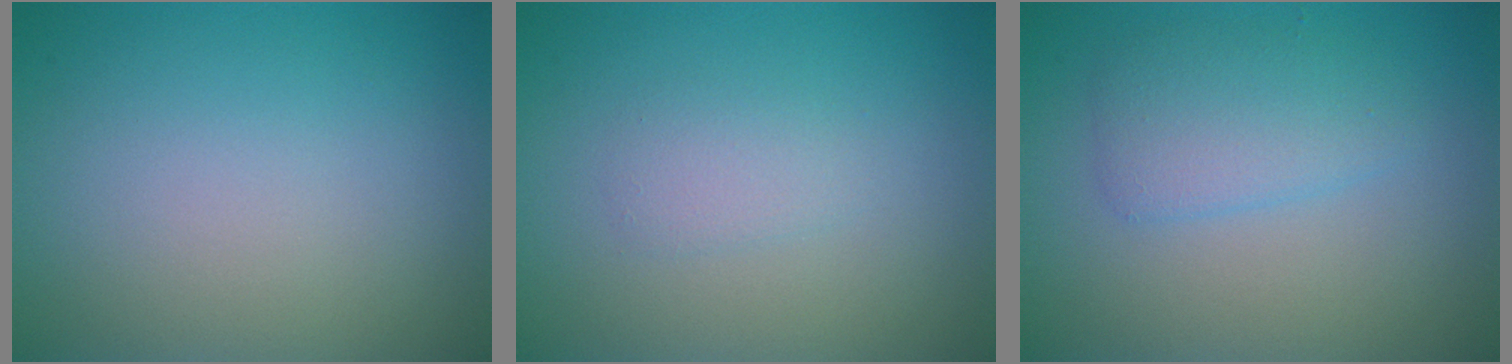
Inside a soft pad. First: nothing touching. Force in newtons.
{"total": 1.3, "press": 1.3, "slide": 0.0}
{"total": 2.8, "press": 2.8, "slide": 0.1}